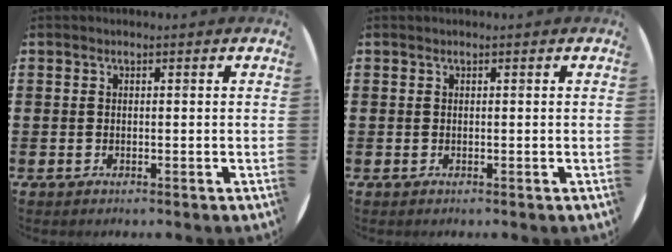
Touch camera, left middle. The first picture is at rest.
{"total": 0.0}